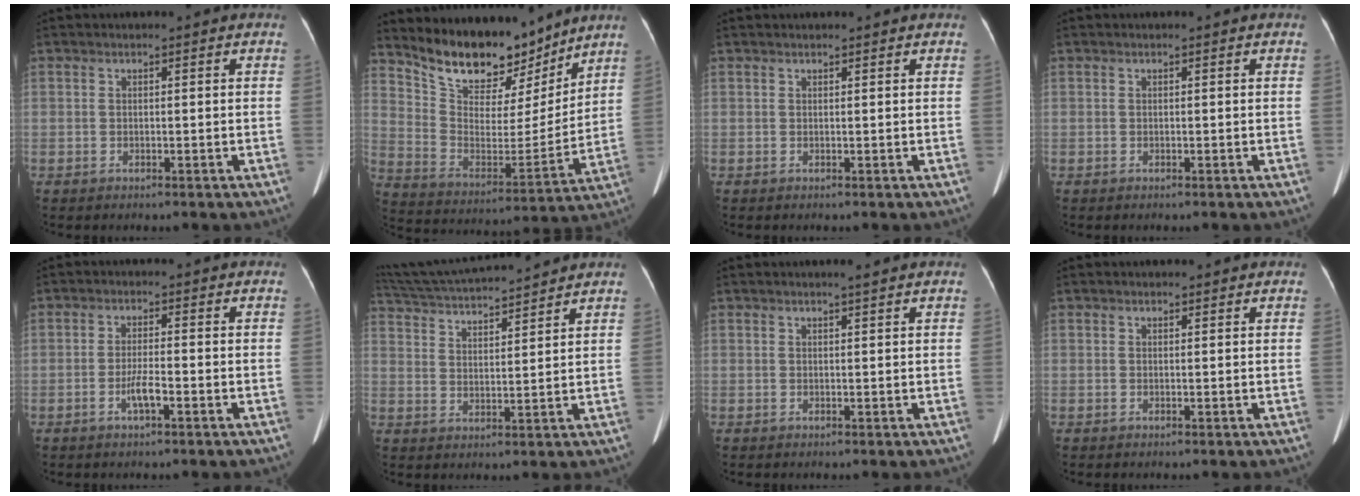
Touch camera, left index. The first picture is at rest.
{"total": 16.0, "force": [13.9, 5.6, 5.6], "torque": [-0.099, -0.020, 0.241]}
{"total": 3.0, "force": [2.8, 0.3, 1.1], "torque": [-0.013, 0.017, 0.030]}
{"total": 0.0}
{"total": 2.7, "force": [-1.7, 0.0, 2.1], "torque": [-0.040, -0.009, -0.029]}
{"total": 15.8, "force": [14.5, 0.9, 6.1], "torque": [-0.116, 0.029, 0.236]}
{"total": 1.2, "force": [0.9, -0.3, 0.7], "torque": [-0.009, -0.006, 0.017]}
{"total": 1.6, "force": [1.4, 0.6, 0.5], "torque": [-0.007, 0.005, 0.013]}